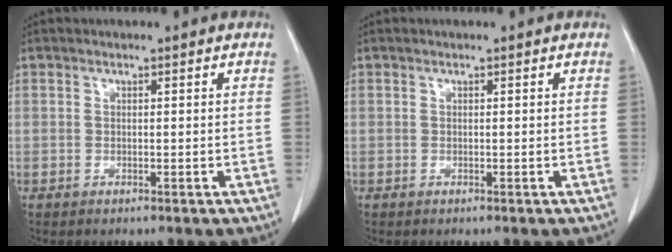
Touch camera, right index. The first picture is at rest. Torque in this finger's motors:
{"motor_torque": [0.00, 0.00, 0.00, 0.00]}